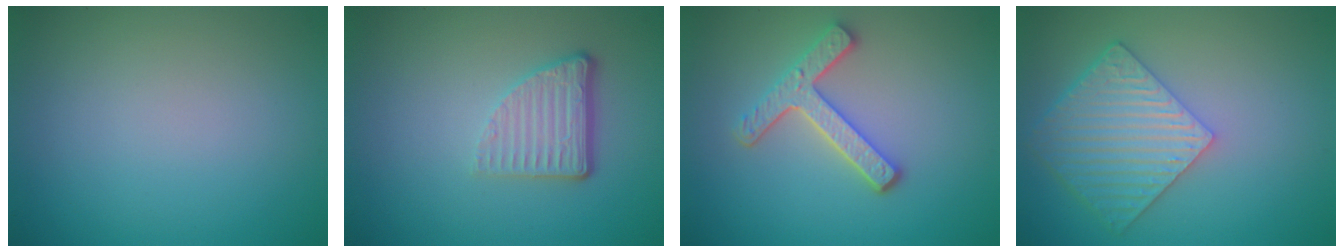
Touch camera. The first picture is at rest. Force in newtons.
{"total": 3.8, "press": 2.6, "slide": 2.8}
{"total": 3.8, "press": 3.1, "slide": 2.2}
{"total": 6.1, "press": 4.8, "slide": 3.8}